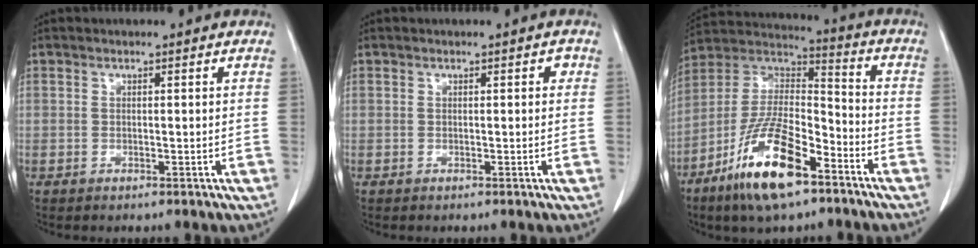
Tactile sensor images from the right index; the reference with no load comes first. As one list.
[{"total": 0.8, "force": [0.2, 0.4, 0.7], "torque": [-0.010, 0.006, 0.004]}, {"total": 16.8, "force": [-9.6, 5.0, 12.8], "torque": [-0.252, -0.003, -0.174]}]